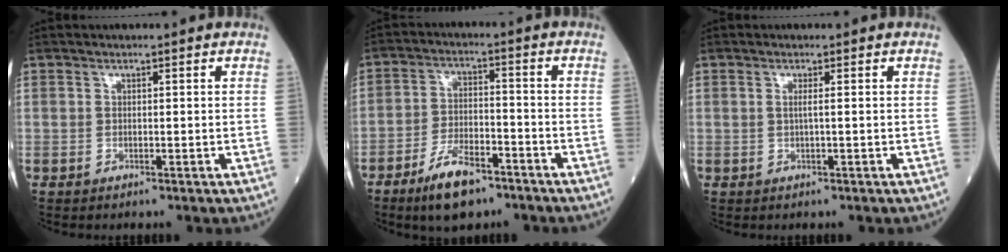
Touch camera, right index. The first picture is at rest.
{"total": 8.8, "force": [-6.0, 3.0, 5.6], "torque": [-0.111, -0.004, -0.108]}
{"total": 0.9, "force": [0.1, -0.1, 0.9], "torque": [-0.020, 0.001, -0.001]}